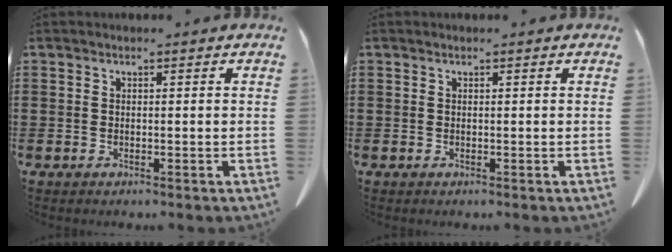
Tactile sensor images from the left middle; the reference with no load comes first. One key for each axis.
{"total": 0.0}